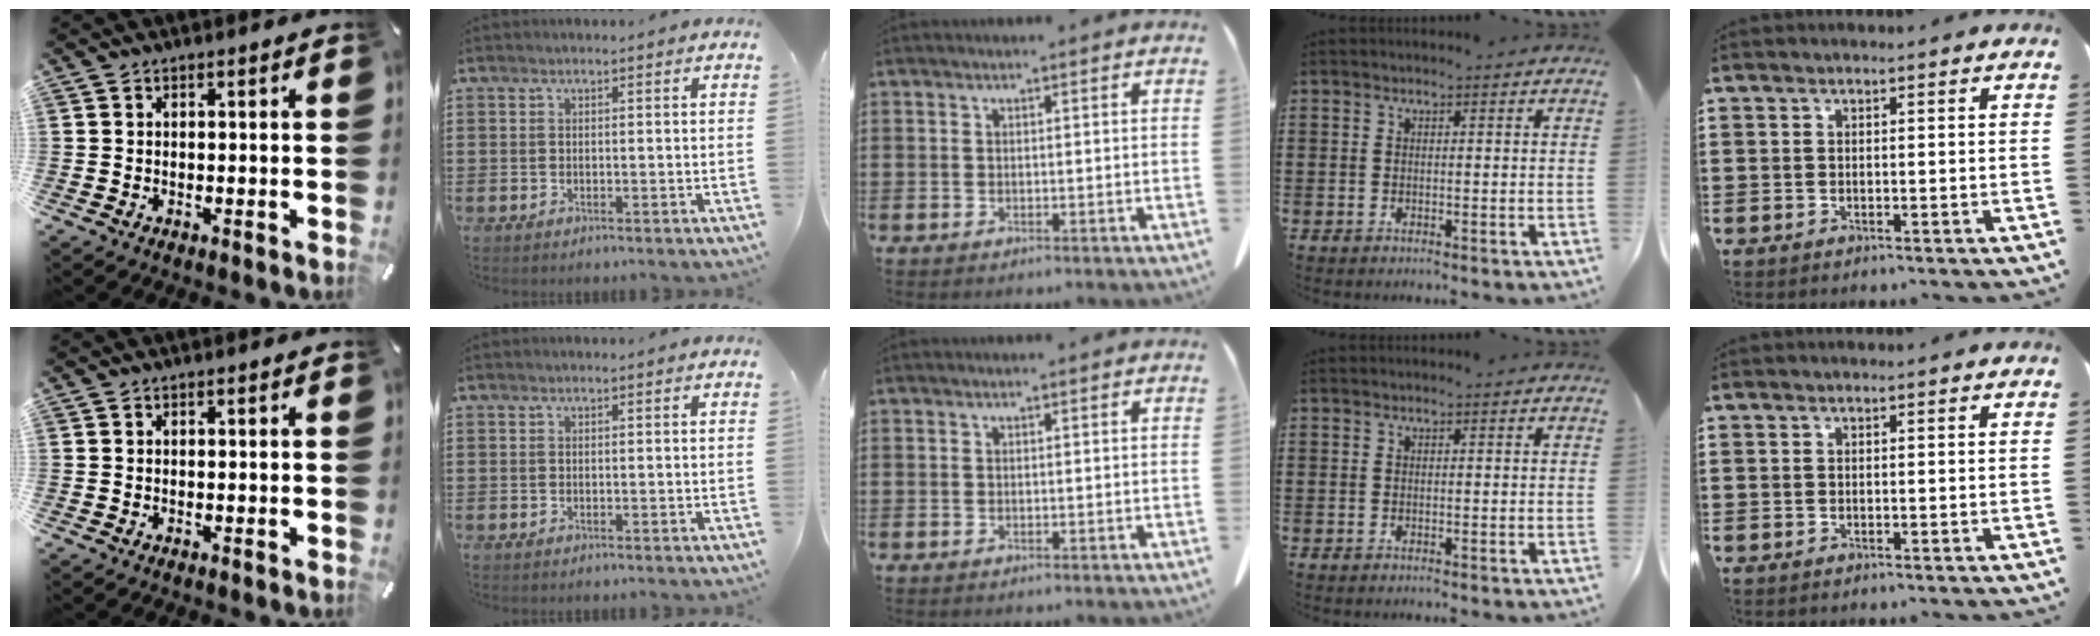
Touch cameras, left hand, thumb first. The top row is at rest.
{}